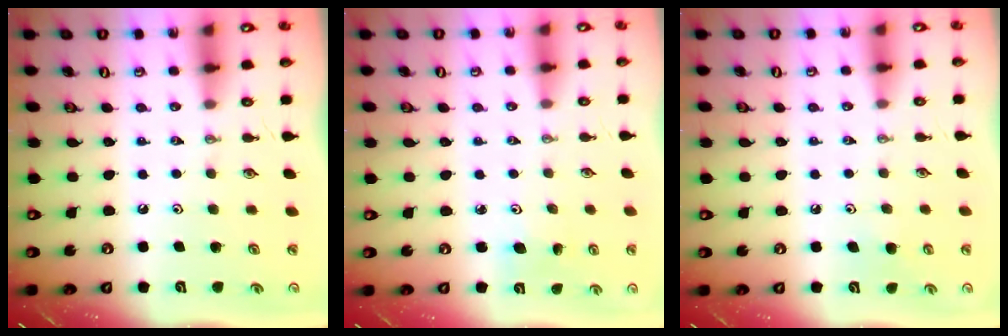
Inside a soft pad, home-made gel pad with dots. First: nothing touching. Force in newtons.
{"total": 5.8, "press": 5.7, "slide": 0.4}
{"total": 4.5, "press": 4.5, "slide": 0.4}